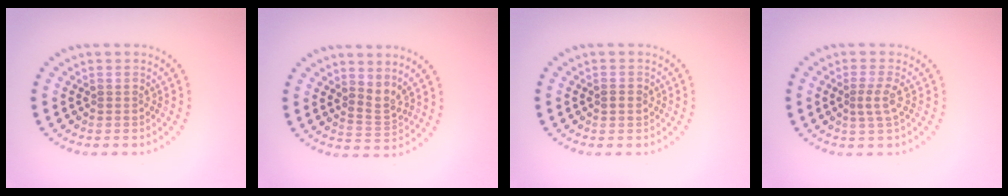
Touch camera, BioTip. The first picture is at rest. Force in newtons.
{"total": 2.2, "press": 1.5, "slide": 1.6}
{"total": 0.9, "press": 0.9, "slide": 0.3}
{"total": 1.7, "press": 1.4, "slide": 1.1}